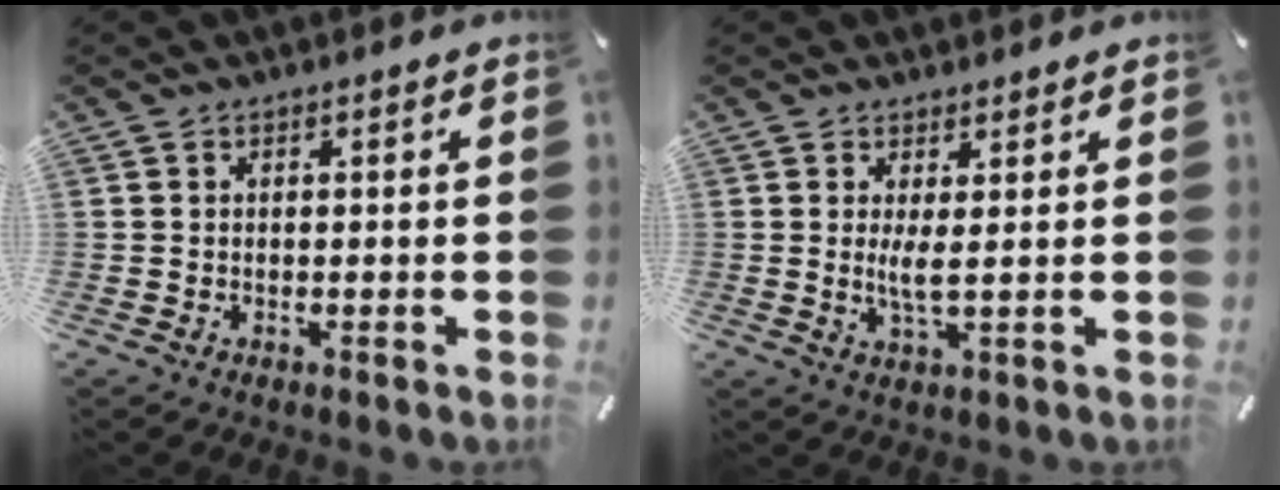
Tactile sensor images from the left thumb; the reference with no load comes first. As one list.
[{"total": 3.9, "force": [0.8, 0.4, 3.8], "torque": [-0.073, -0.014, 0.011]}]